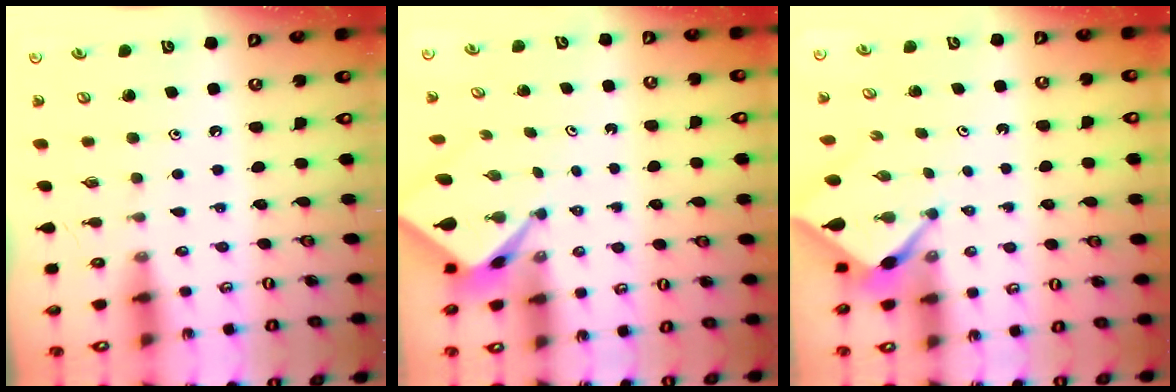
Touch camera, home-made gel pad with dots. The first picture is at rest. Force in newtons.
{"total": 2.4, "press": 2.4, "slide": 0.2}
{"total": 2.6, "press": 2.5, "slide": 0.3}